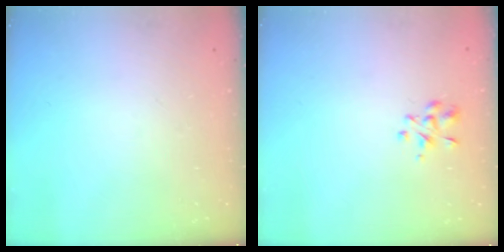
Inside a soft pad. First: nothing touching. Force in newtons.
{"total": 2.9, "press": 2.7, "slide": 1.0}